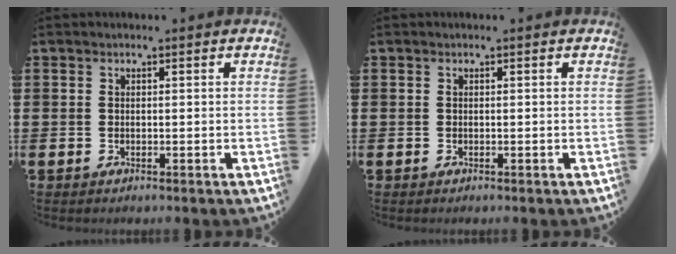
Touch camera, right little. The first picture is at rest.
{"total": 0.0}